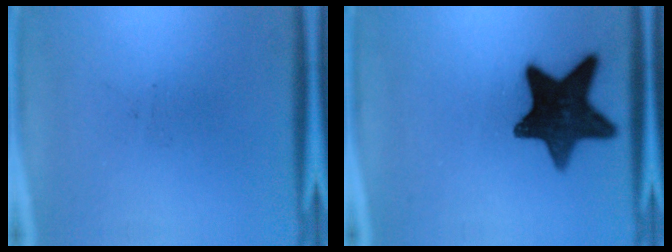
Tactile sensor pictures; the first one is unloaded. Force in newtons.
{"total": 15.0}